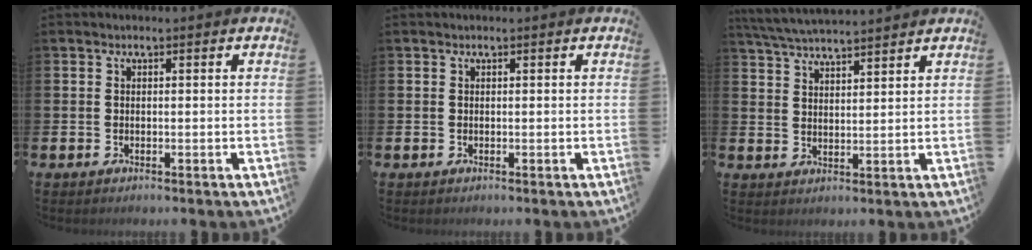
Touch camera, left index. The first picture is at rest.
{"total": 0.0}
{"total": 5.2, "force": [5.1, 0.2, 1.0], "torque": [-0.043, -0.022, 0.093]}